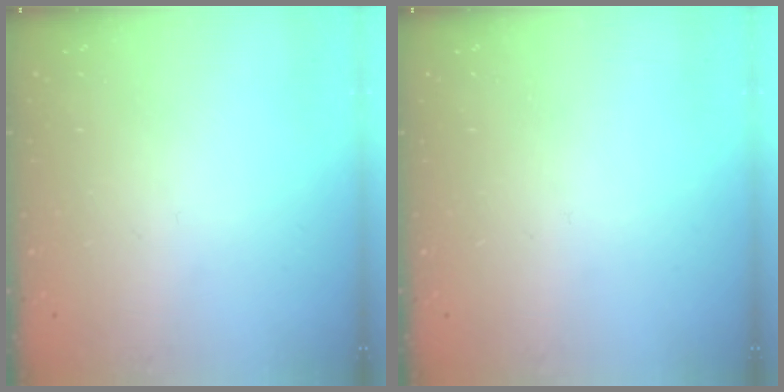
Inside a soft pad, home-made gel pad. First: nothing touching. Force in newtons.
{"total": 0.0}